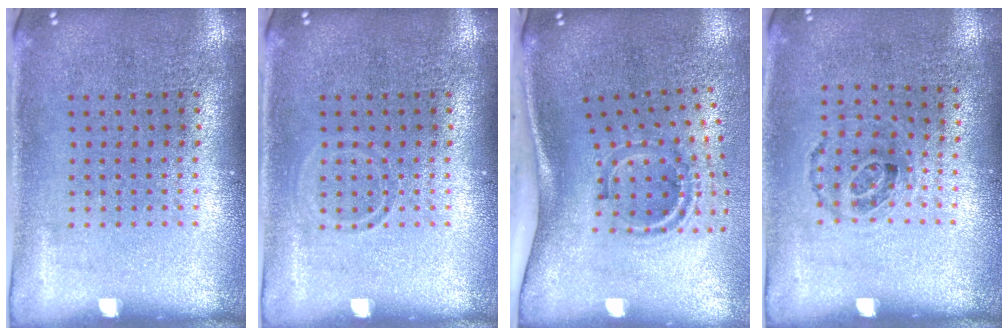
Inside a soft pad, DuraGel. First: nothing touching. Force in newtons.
{"total": 0.8, "press": 0.8, "slide": 0.3}
{"total": 1.9, "press": 1.2, "slide": 1.5}
{"total": 0.9, "press": 0.7, "slide": 0.6}